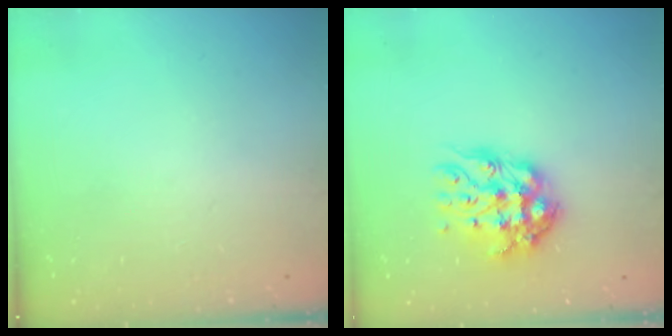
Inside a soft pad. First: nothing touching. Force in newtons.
{"total": 11.3, "press": 11.2, "slide": 0.8}